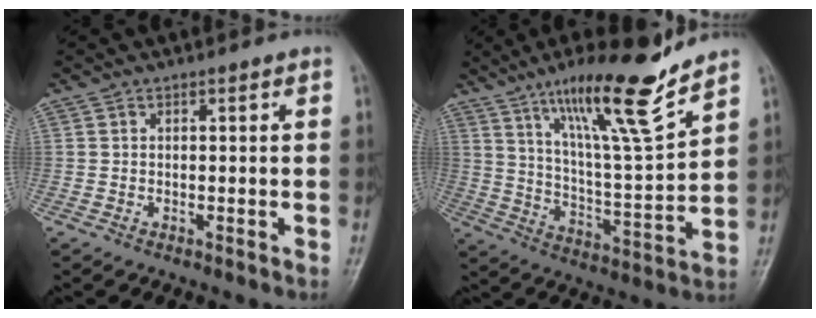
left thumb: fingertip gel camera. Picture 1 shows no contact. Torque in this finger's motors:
{"motor_torque": [0.65, 0.41, 1.72, -1.05, 0.31]}